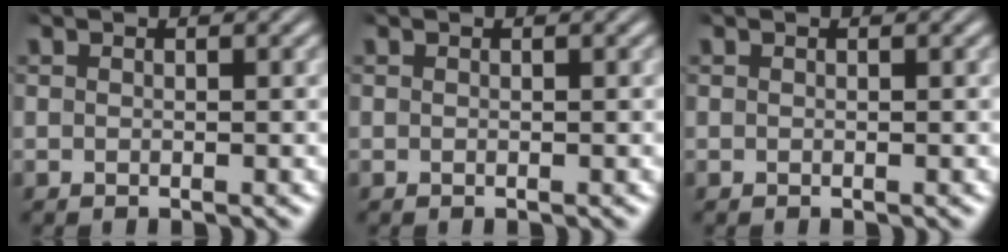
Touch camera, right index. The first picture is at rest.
{"total": 0.0}
{"total": 0.0}